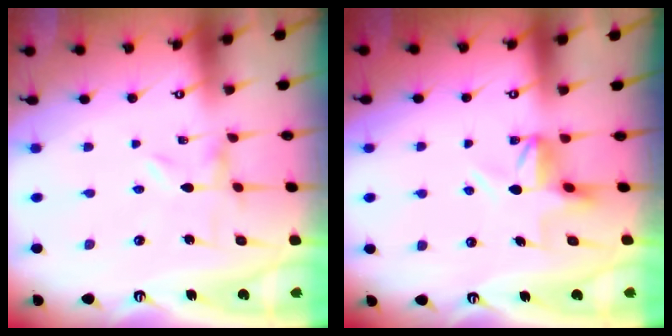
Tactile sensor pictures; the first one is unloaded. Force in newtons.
{"total": 6.3, "press": 6.3, "slide": 0.5}